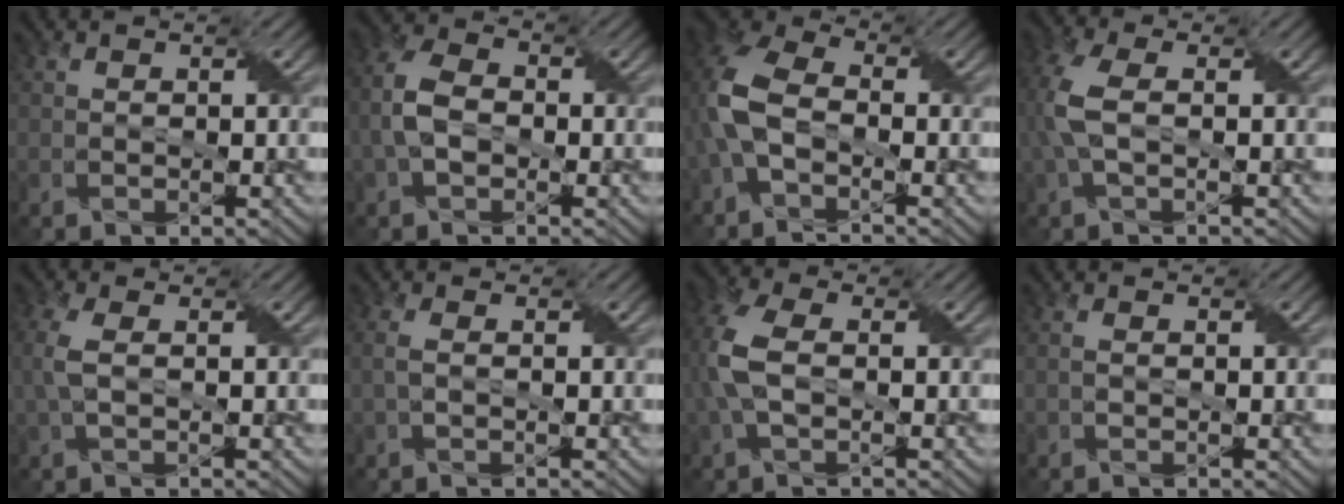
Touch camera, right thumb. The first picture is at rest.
{"total": 6.2, "force": [-0.9, 4.2, 4.5], "torque": [-0.116, 0.007, -0.026]}
{"total": 7.6, "force": [-1.6, 4.5, 5.9], "torque": [-0.152, 0.007, -0.048]}
{"total": 5.9, "force": [0.5, 3.0, 5.1], "torque": [-0.147, 0.010, 0.005]}
{"total": 3.4, "force": [0.3, 1.6, 3.0], "torque": [-0.088, 0.009, 0.004]}
{"total": 1.8, "force": [0.0, 0.8, 1.6], "torque": [-0.046, 0.003, -0.001]}
{"total": 6.9, "force": [0.2, 4.0, 5.7], "torque": [-0.160, 0.011, -0.004]}
{"total": 1.1, "force": [-0.2, 0.7, 0.9], "torque": [-0.020, 0.002, 0.001]}